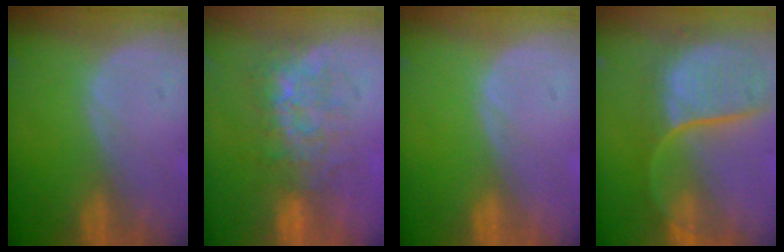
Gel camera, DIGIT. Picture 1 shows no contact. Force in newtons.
{"total": 8.1, "press": 7.5, "slide": 3.2}
{"total": 0.0}
{"total": 11.3, "press": 9.9, "slide": 5.5}